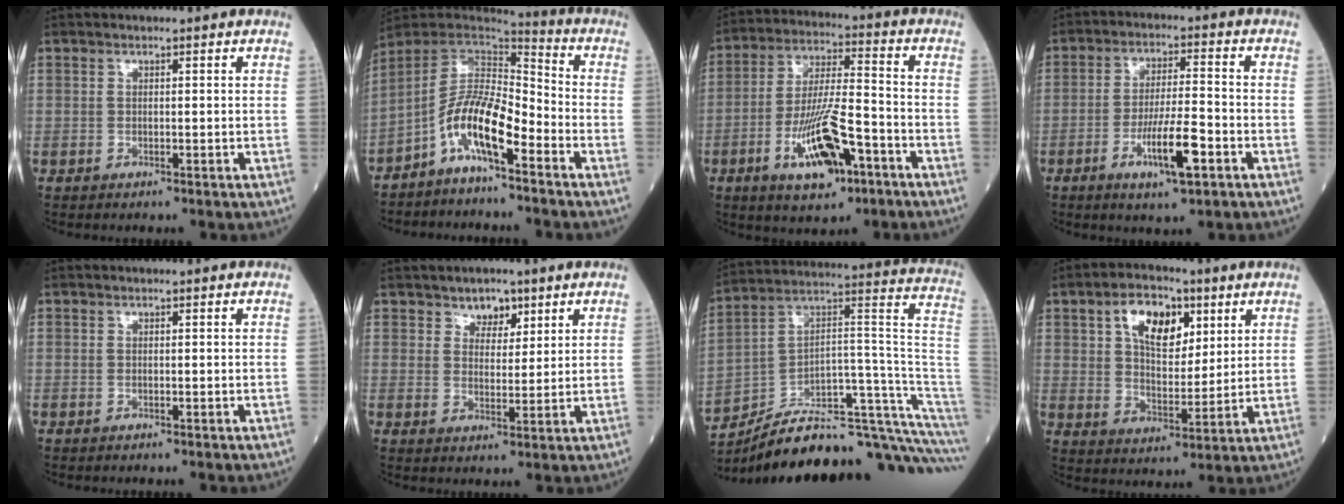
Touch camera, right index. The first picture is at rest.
{"total": 10.3, "force": [-5.6, 2.5, 8.4], "torque": [-0.159, 0.018, -0.106]}
{"total": 12.0, "force": [-5.4, 2.7, 10.4], "torque": [-0.201, -0.006, -0.092]}
{"total": 8.6, "force": [-3.8, 1.1, 7.7], "torque": [-0.140, -0.006, -0.063]}
{"total": 0.0}
{"total": 4.0, "force": [2.7, 2.3, 1.7], "torque": [-0.020, 0.000, 0.045]}
{"total": 24.9, "force": [-21.1, 1.2, 13.2], "torque": [-0.105, 0.048, -0.314]}
{"total": 10.2, "force": [4.5, 5.4, 7.4], "torque": [-0.131, 0.018, 0.081]}